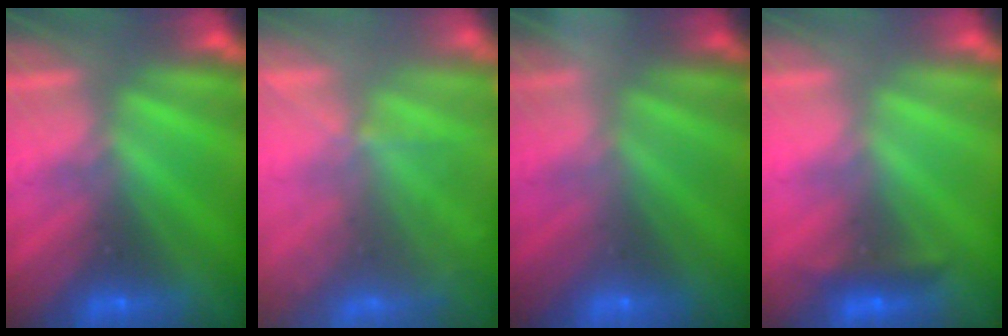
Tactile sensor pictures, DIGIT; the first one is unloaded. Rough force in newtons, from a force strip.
{"total": 7.3}
{"total": 2.1}
{"total": 4.6}